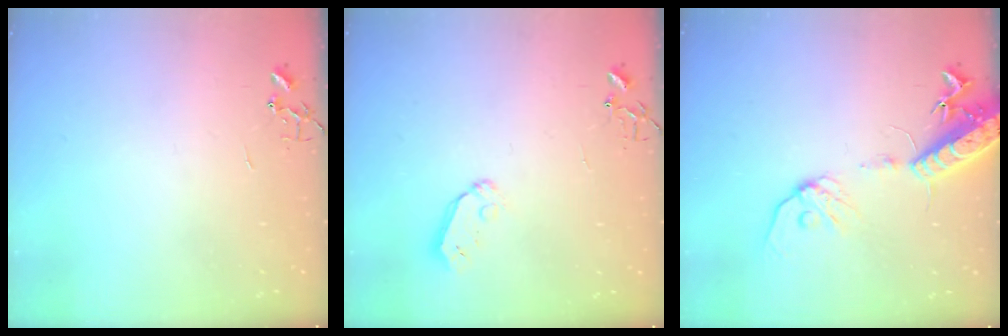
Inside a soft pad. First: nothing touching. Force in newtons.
{"total": 5.6, "press": 5.5, "slide": 1.1}
{"total": 15.2, "press": 14.8, "slide": 3.4}